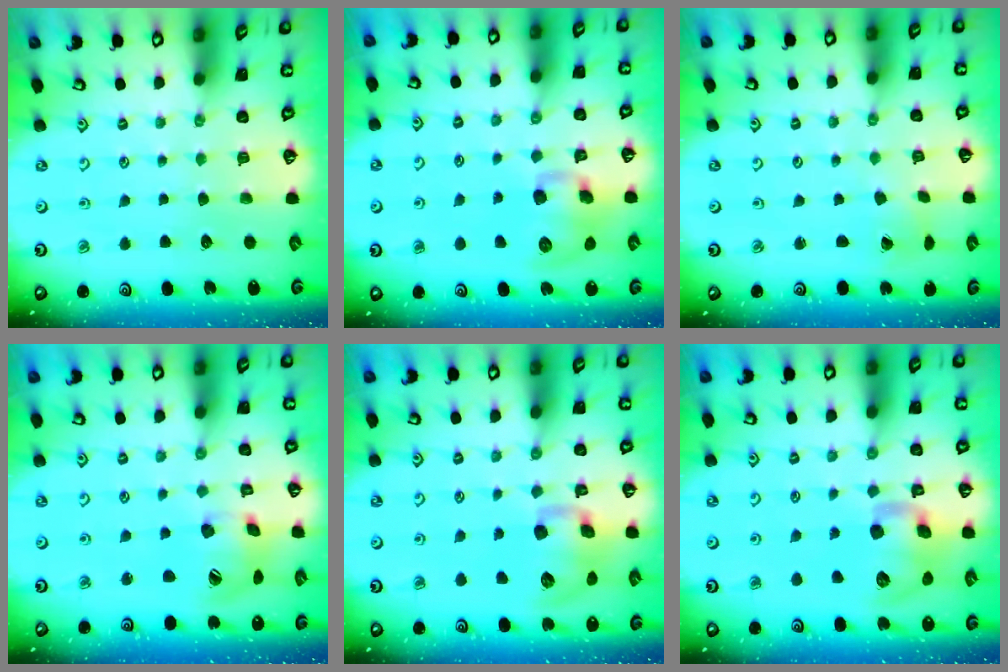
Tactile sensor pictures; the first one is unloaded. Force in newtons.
{"total": 11.7, "press": 11.5, "slide": 2.0}
{"total": 1.2, "press": 1.2, "slide": 0.2}
{"total": 13.8, "press": 13.7, "slide": 2.2}
{"total": 12.6, "press": 12.5, "slide": 1.0}
{"total": 13.5, "press": 13.4, "slide": 2.2}